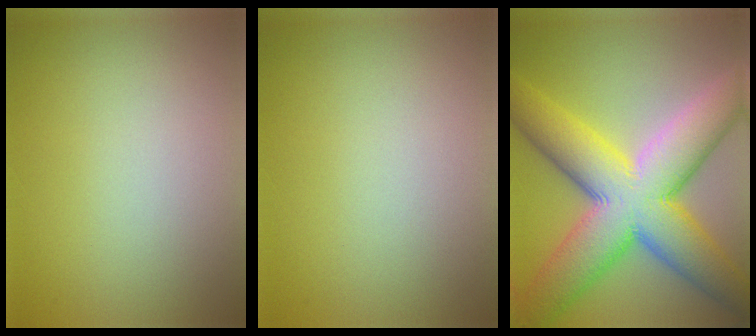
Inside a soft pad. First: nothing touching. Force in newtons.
{"total": 0.0}
{"total": 14.0, "press": 14.0, "slide": 0.7}